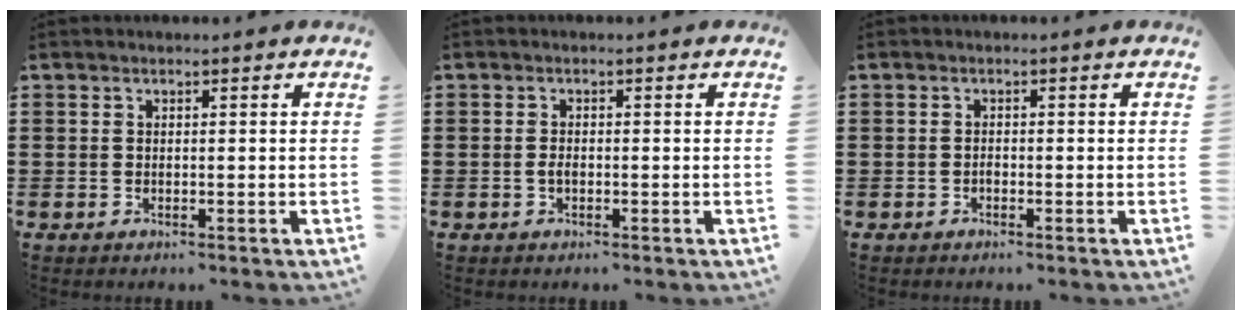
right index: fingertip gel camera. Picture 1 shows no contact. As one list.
[{"total": 1.3, "force": [-0.4, 0.3, 1.2], "torque": [-0.024, -0.005, -0.005]}, {"total": 0.7, "force": [-0.4, 0.5, 0.4], "torque": [-0.008, -0.001, -0.008]}]